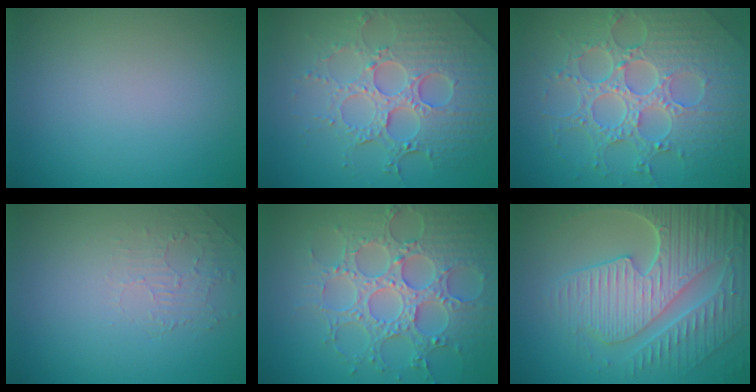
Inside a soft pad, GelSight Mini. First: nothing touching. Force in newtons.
{"total": 7.8, "press": 5.8, "slide": 5.2}
{"total": 8.2, "press": 6.0, "slide": 5.6}
{"total": 1.9, "press": 0.3, "slide": 1.9}
{"total": 7.2, "press": 5.9, "slide": 4.1}
{"total": 9.0, "press": 6.4, "slide": 6.3}